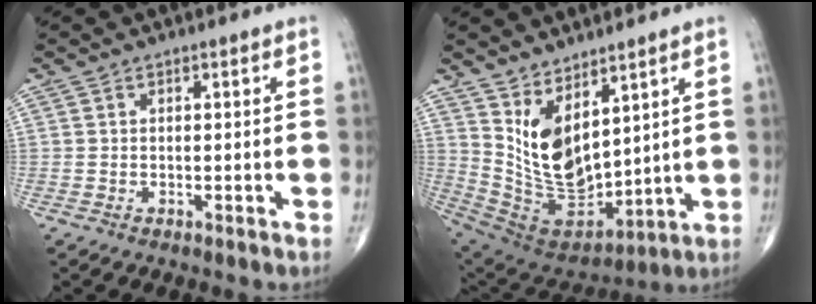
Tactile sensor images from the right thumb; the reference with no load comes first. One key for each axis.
{"total": 14.1, "fx": 5.8, "fy": 7.5, "fz": 10.5, "tx": -0.169, "ty": -0.046, "tz": 0.142}